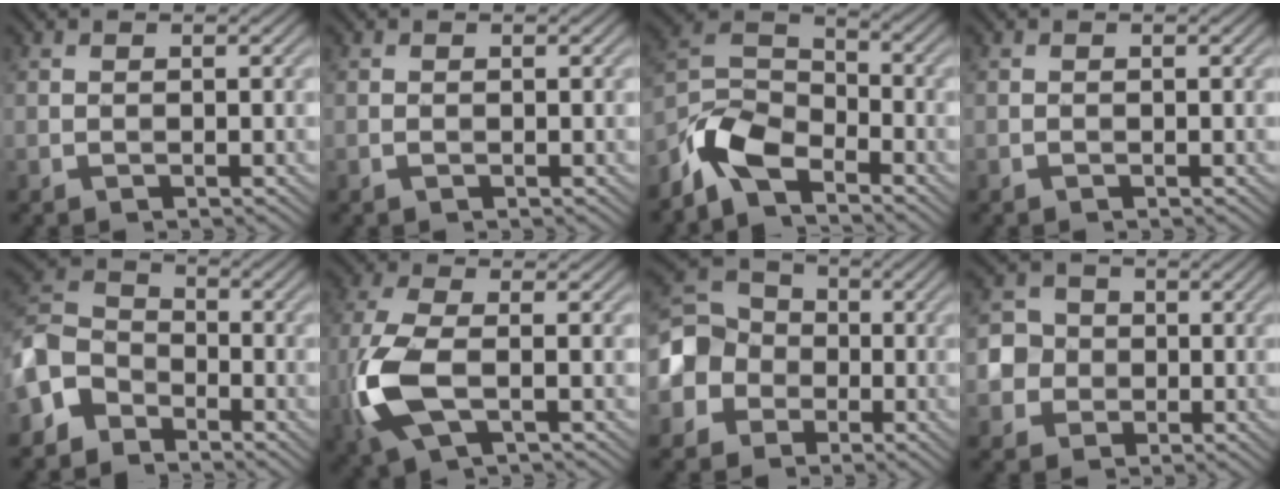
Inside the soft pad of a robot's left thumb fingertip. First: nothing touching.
{"total": 0.5, "force": [-0.1, 0.2, 0.5], "torque": [-0.010, 0.001, -0.001]}
{"total": 7.6, "force": [-5.6, 3.3, 4.0], "torque": [-0.085, 0.000, -0.131]}
{"total": 0.0}
{"total": 7.1, "force": [-4.9, 4.4, 2.6], "torque": [-0.061, 0.005, -0.128]}
{"total": 9.2, "force": [-2.0, 4.2, 7.9], "torque": [-0.206, -0.006, -0.043]}
{"total": 7.4, "force": [-1.8, 6.8, 2.5], "torque": [-0.068, -0.003, -0.067]}
{"total": 4.3, "force": [-0.5, 4.1, 1.0], "torque": [-0.020, 0.003, -0.024]}